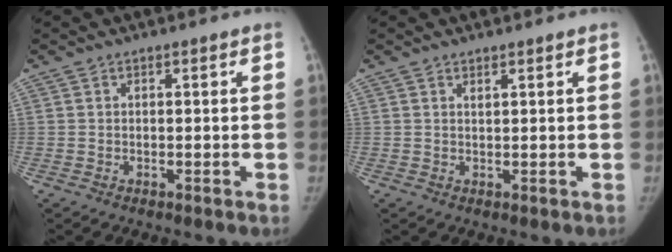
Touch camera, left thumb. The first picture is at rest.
{"total": 0.8, "force": [0.7, 0.1, 0.4], "torque": [-0.007, -0.006, 0.013]}